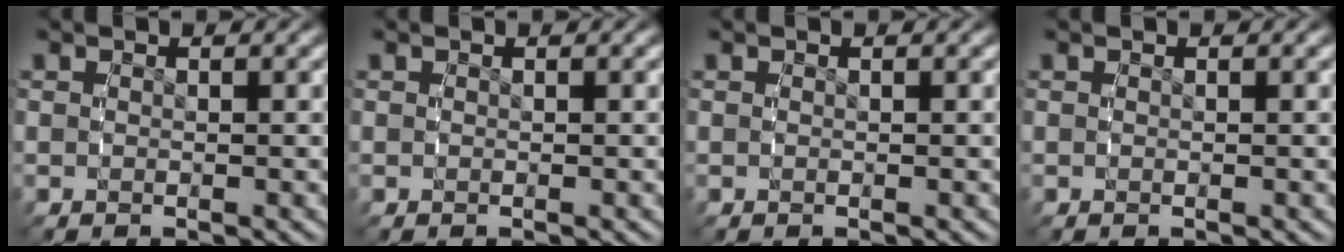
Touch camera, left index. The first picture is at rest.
{"total": 0.0}
{"total": 0.0}
{"total": 0.0}